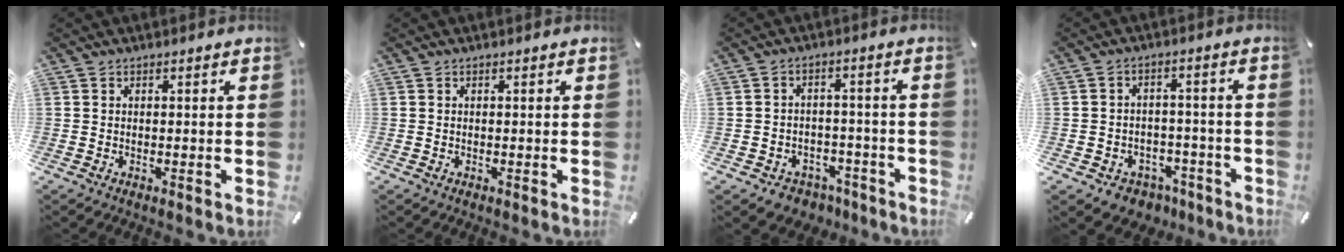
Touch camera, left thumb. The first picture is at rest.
{"total": 0.0}
{"total": 4.7, "force": [-2.6, 3.8, 0.9], "torque": [-0.015, 0.018, -0.047]}
{"total": 5.2, "force": [-2.7, 4.3, 1.1], "torque": [-0.019, 0.023, -0.047]}